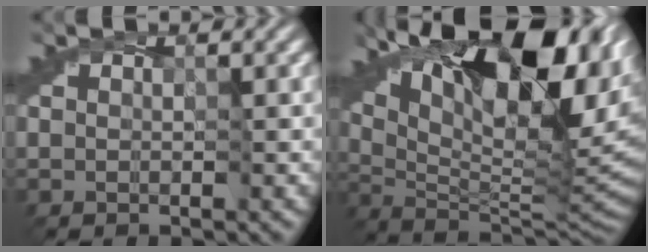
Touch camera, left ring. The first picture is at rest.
{"total": 17.5, "force": [8.1, 7.2, 13.8], "torque": [-0.209, 0.042, 0.128]}